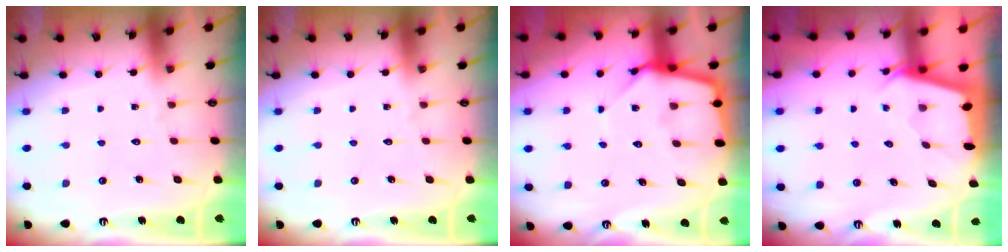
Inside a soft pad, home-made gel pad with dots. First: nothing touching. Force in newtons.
{"total": 0.0}
{"total": 7.5, "press": 7.5, "slide": 0.6}
{"total": 2.2, "press": 2.1, "slide": 0.3}